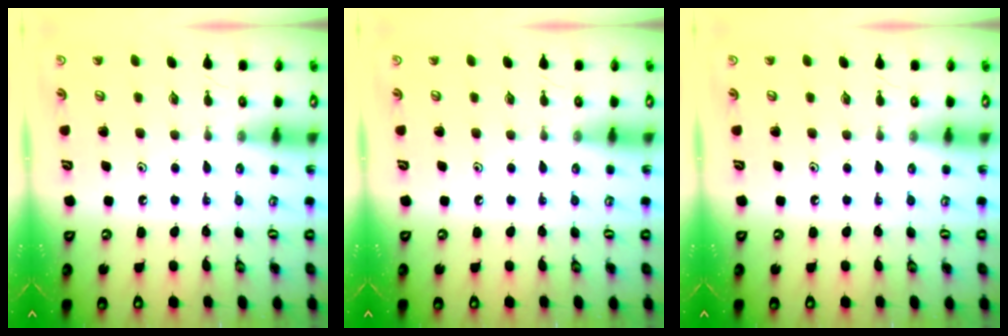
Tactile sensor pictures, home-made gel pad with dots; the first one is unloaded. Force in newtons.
{"total": 0.0}
{"total": 0.0}